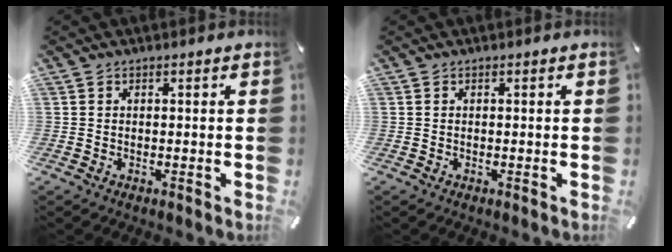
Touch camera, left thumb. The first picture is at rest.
{"total": 0.0}